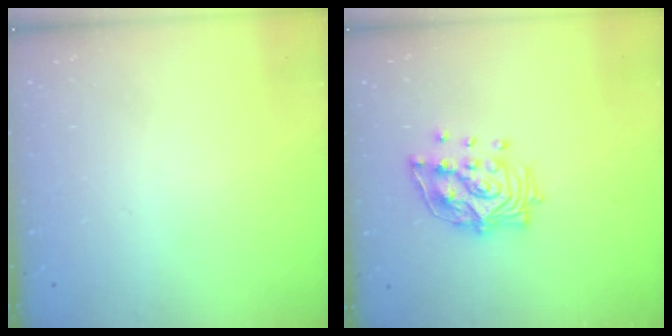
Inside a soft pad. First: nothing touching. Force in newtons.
{"total": 14.2, "press": 14.1, "slide": 1.9}